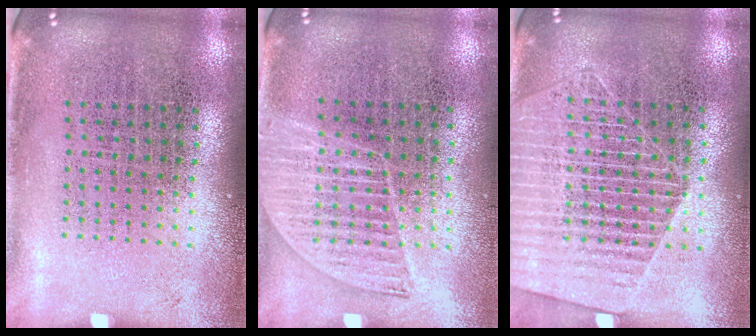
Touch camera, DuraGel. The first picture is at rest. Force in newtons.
{"total": 1.4, "press": 1.2, "slide": 0.6}
{"total": 1.7, "press": 1.6, "slide": 0.7}